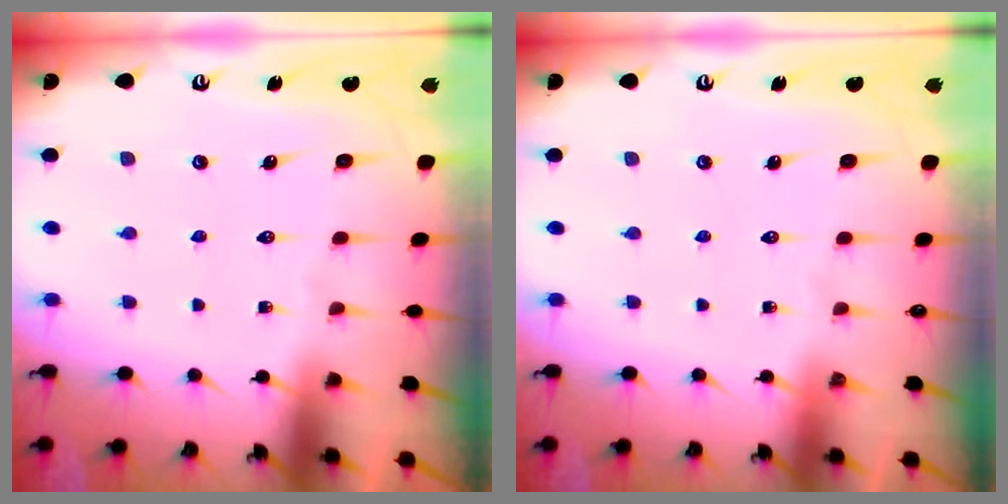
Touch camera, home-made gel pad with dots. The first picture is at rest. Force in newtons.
{"total": 0.0}